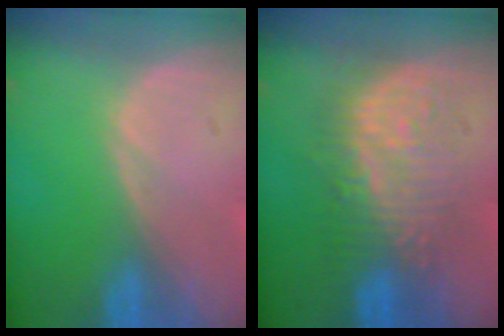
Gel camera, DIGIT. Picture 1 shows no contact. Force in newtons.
{"total": 9.1, "press": 9.0, "slide": 1.6}